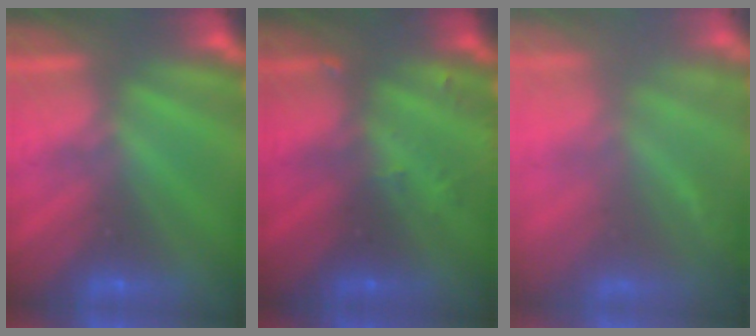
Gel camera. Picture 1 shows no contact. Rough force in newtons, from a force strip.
{"total": 2.9}
{"total": 7.4}